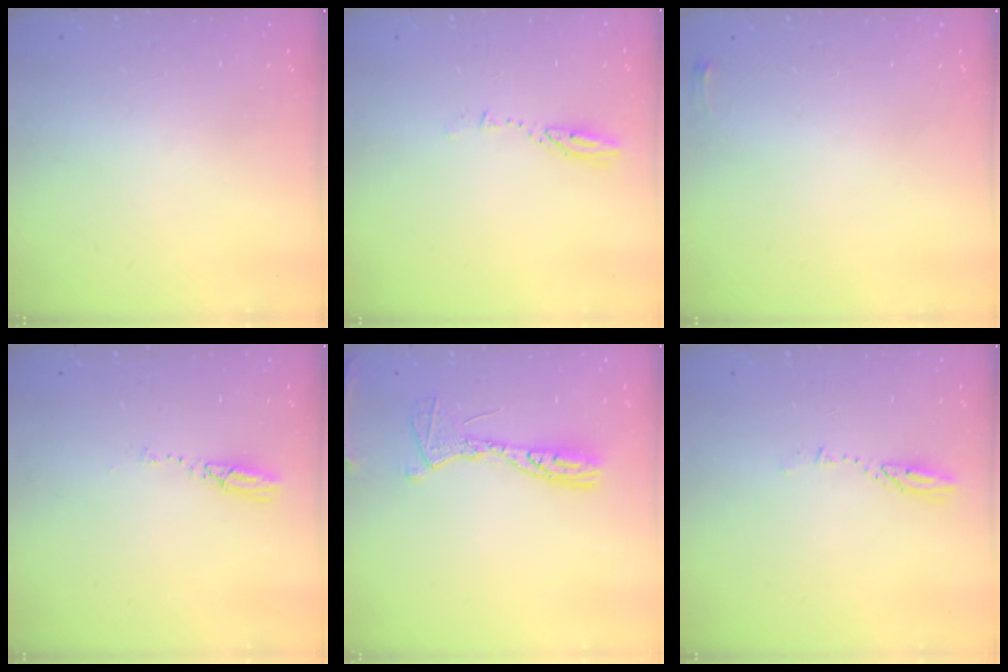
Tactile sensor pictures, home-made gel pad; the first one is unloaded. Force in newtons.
{"total": 3.5, "press": 3.4, "slide": 0.3}
{"total": 2.6, "press": 2.6, "slide": 0.6}
{"total": 3.6, "press": 3.6, "slide": 0.2}
{"total": 12.0, "press": 11.9, "slide": 1.1}
{"total": 3.5, "press": 3.4, "slide": 0.3}